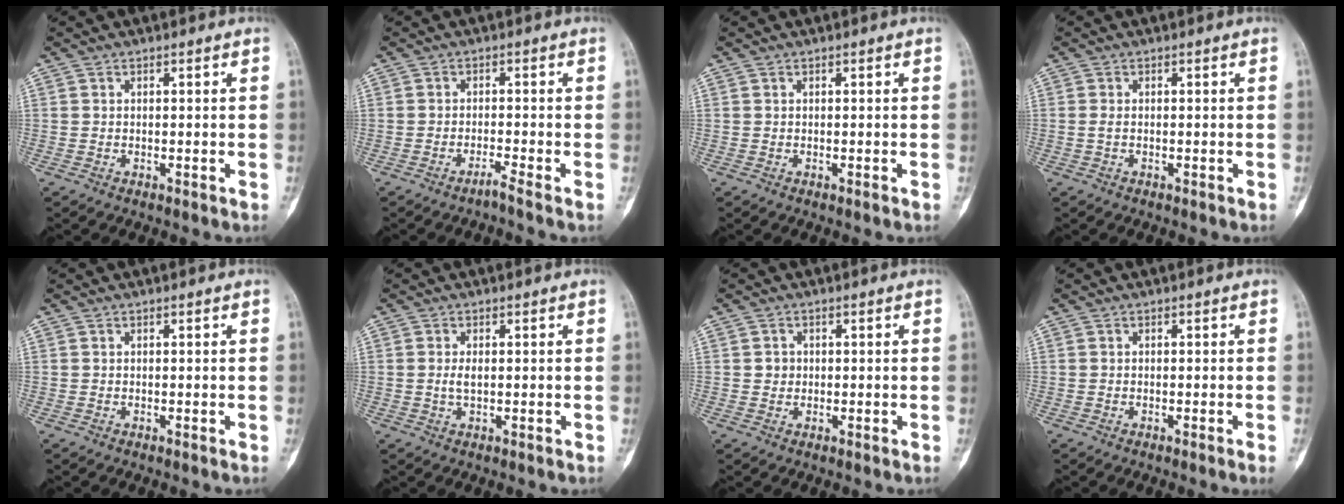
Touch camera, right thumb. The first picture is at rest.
{"total": 1.4, "force": [-1.2, -0.6, 0.5], "torque": [-0.015, 0.010, -0.022]}
{"total": 0.0}
{"total": 0.8, "force": [-0.1, 0.4, 0.7], "torque": [-0.017, 0.000, -0.003]}
{"total": 0.0}
{"total": 1.8, "force": [0.1, 0.8, 1.6], "torque": [-0.032, -0.001, 0.001]}
{"total": 1.7, "force": [0.2, 1.6, 0.5], "torque": [-0.001, 0.003, 0.003]}
{"total": 0.8, "force": [-0.5, -0.3, 0.6], "torque": [-0.010, 0.005, -0.008]}